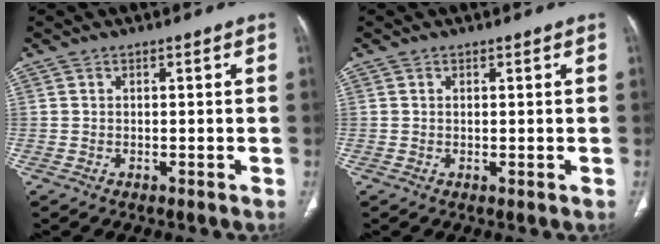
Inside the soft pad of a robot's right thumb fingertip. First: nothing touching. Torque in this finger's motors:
{"motor_torque": [0.26, -0.41, -0.18, -0.03, -0.01]}